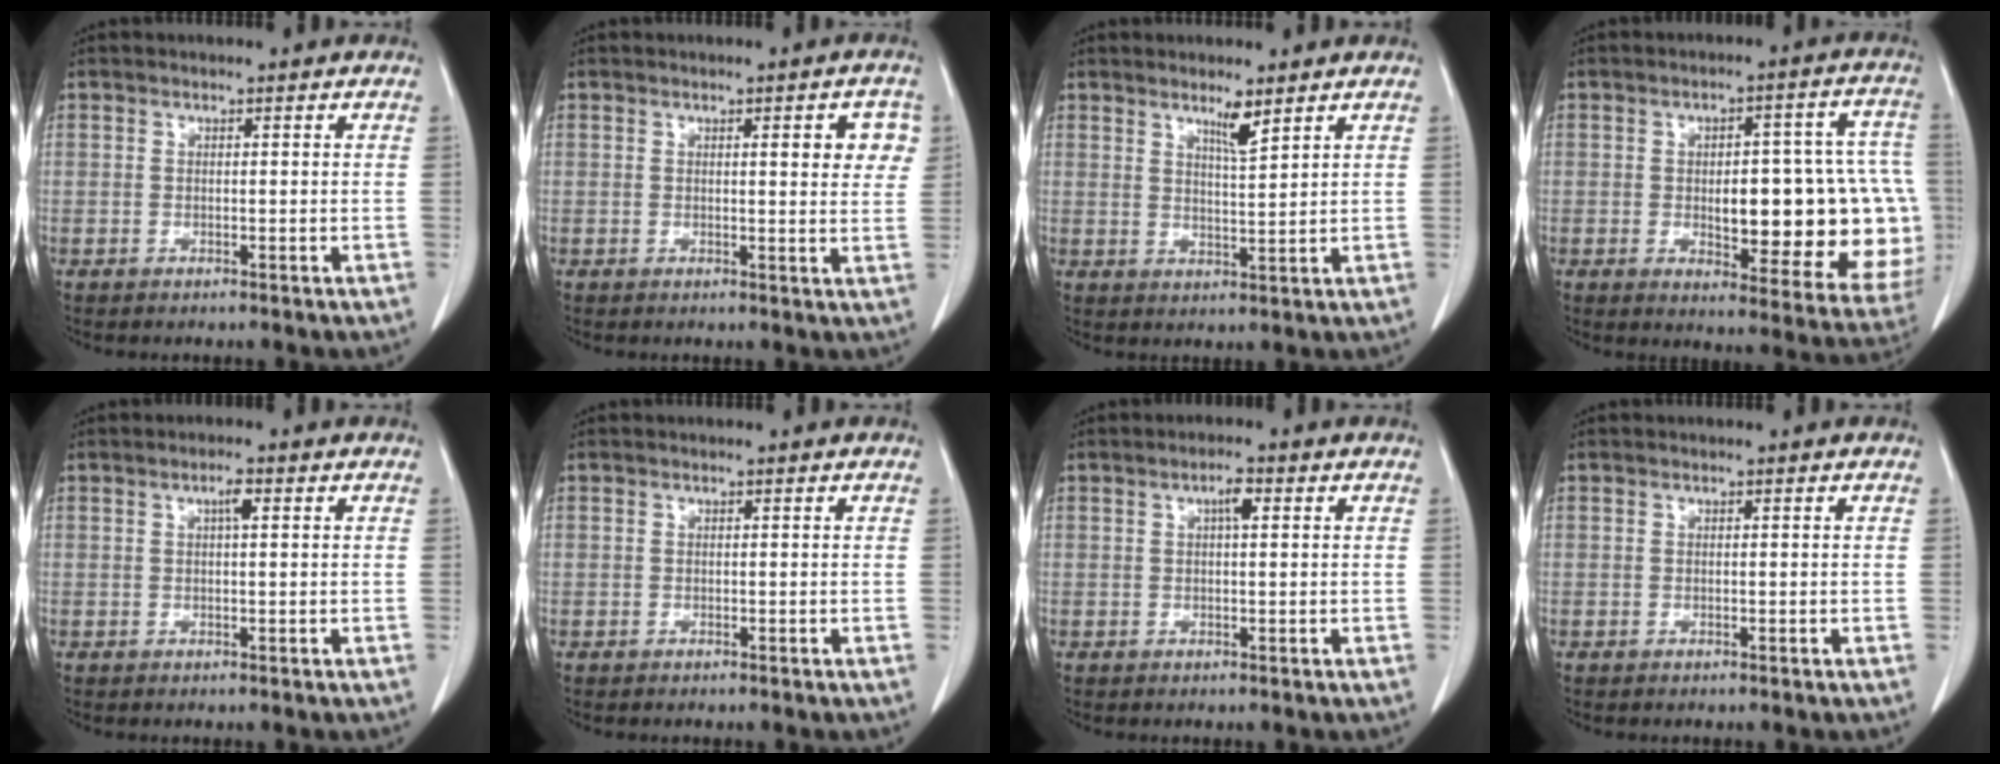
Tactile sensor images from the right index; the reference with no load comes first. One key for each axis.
{"total": 4.8, "fx": 1.6, "fy": 1.2, "fz": 4.4, "tx": -0.047, "ty": 0.001, "tz": 0.015}
{"total": 3.5, "fx": 2.5, "fy": 0.0, "fz": 2.5, "tx": -0.046, "ty": -0.009, "tz": 0.046}
{"total": 21.1, "fx": -1.6, "fy": 6.9, "fz": 19.9, "tx": -0.173, "ty": 0.030, "tz": 0.005}
{"total": 1.7, "fx": 0.6, "fy": 0.3, "fz": 1.6, "tx": -0.028, "ty": 0.003, "tz": 0.009}
{"total": 0.0}
{"total": 2.2, "fx": 0.7, "fy": 0.5, "fz": 2.0, "tx": -0.036, "ty": 0.005, "tz": 0.011}
{"total": 0.0}